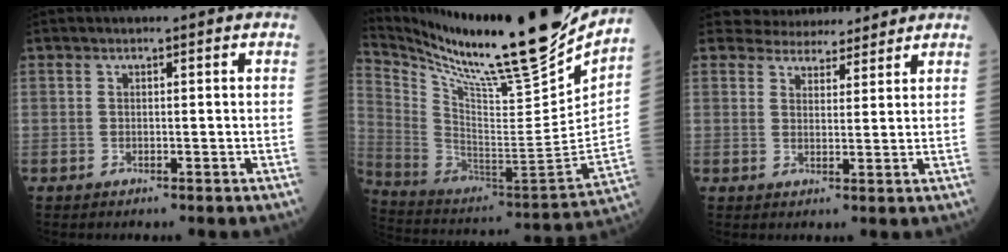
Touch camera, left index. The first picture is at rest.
{"total": 27.3, "force": [22.4, 0.7, 15.7], "torque": [-0.279, -0.065, 0.361]}
{"total": 6.8, "force": [6.4, 2.1, 0.6], "torque": [-0.005, 0.007, 0.087]}